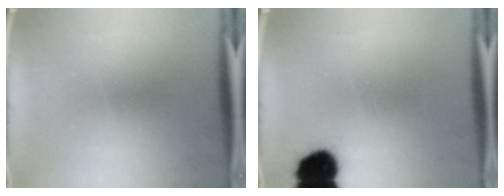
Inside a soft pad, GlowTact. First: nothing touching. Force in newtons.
{"total": 10.6}